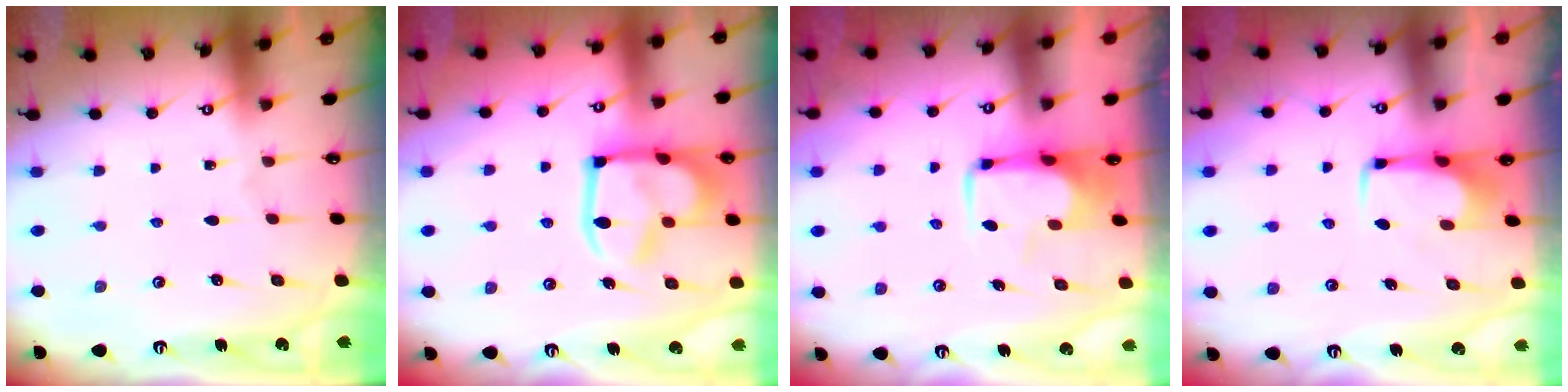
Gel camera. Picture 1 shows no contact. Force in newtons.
{"total": 16.0, "press": 16.0, "slide": 1.4}
{"total": 2.2, "press": 2.1, "slide": 0.7}
{"total": 1.6, "press": 1.5, "slide": 0.5}